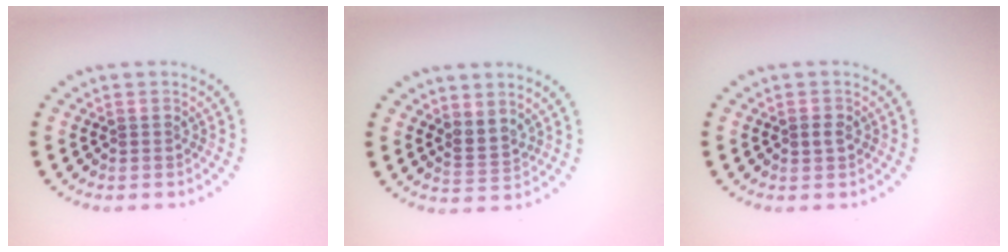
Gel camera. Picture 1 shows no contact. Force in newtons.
{"total": 2.0, "press": 1.5, "slide": 1.4}
{"total": 1.1, "press": 1.1, "slide": 0.2}